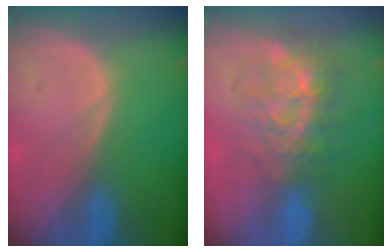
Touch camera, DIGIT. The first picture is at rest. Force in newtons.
{"total": 8.8, "press": 7.5, "slide": 4.7}